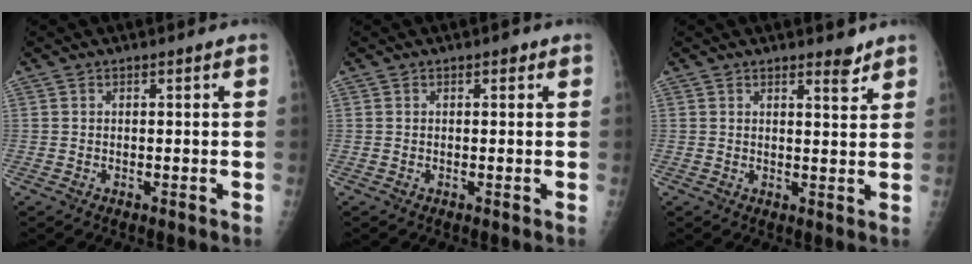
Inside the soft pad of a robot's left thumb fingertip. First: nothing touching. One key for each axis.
{"total": 0.8, "fx": 0.4, "fy": 0.5, "fz": 0.5, "tx": 0.000, "ty": 0.001, "tz": 0.001}
{"total": 2.8, "fx": 2.3, "fy": 0.8, "fz": 1.5, "tx": -0.013, "ty": -0.018, "tz": 0.032}